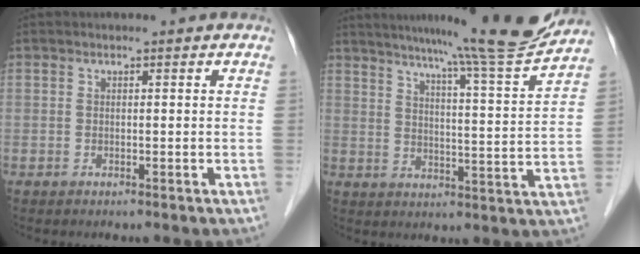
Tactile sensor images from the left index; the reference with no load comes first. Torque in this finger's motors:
{"motor_torque": [0.42, -0.41, 0.19, 0.11]}